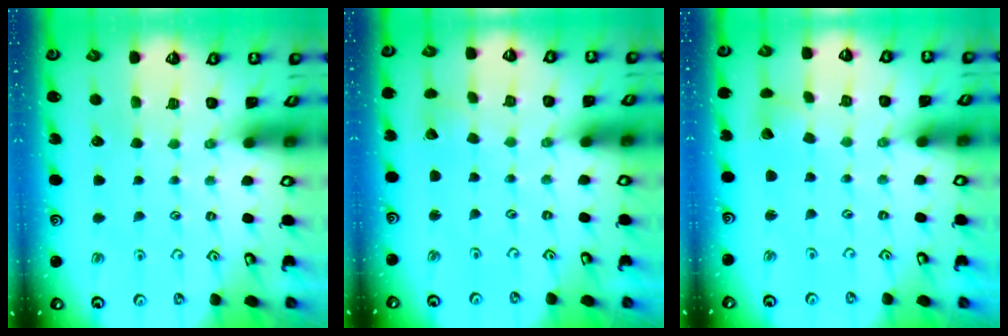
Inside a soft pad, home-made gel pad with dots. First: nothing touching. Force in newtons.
{"total": 1.3, "press": 1.3, "slide": 0.0}
{"total": 2.4, "press": 2.4, "slide": 0.3}